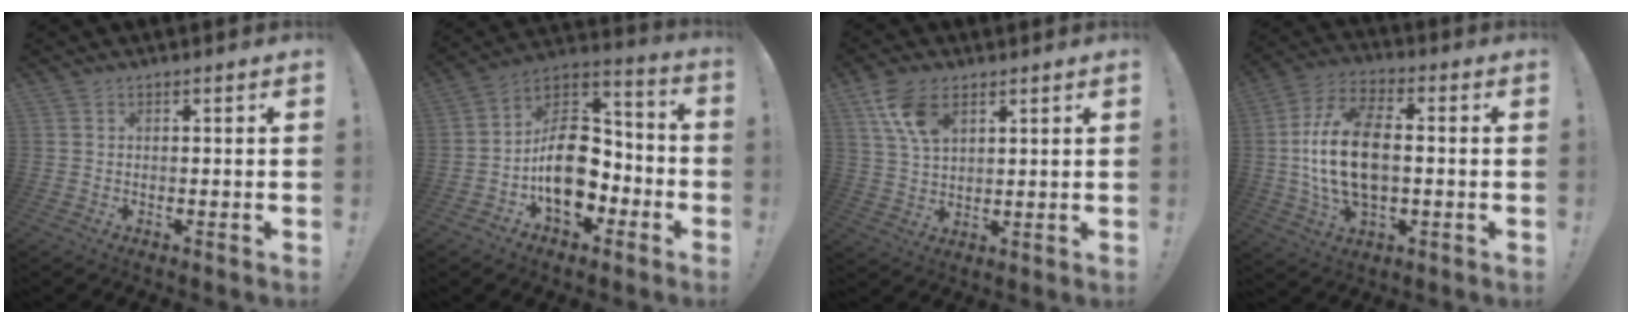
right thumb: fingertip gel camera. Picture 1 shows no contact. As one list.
[{"total": 17.8, "force": [-4.2, 12.4, 12.1], "torque": [-0.191, 0.025, -0.058]}, {"total": 9.8, "force": [5.3, 5.5, 6.2], "torque": [-0.111, -0.018, 0.100]}, {"total": 17.8, "force": [-0.1, 10.6, 14.2], "torque": [-0.262, 0.004, -0.002]}]